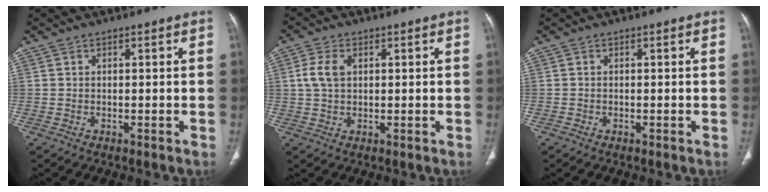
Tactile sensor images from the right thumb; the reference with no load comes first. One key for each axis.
{"total": 4.7, "fx": 1.1, "fy": 3.0, "fz": 3.4, "tx": -0.076, "ty": 0.006, "tz": 0.021}
{"total": 0.0}